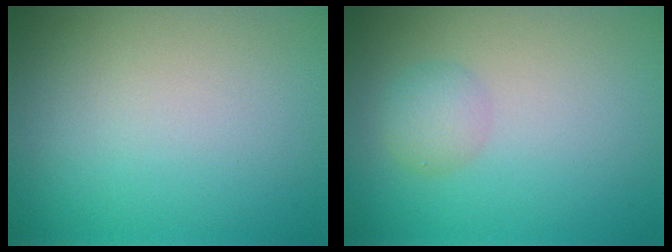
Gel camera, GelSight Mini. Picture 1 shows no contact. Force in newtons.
{"total": 1.9, "press": 1.9, "slide": 0.1}